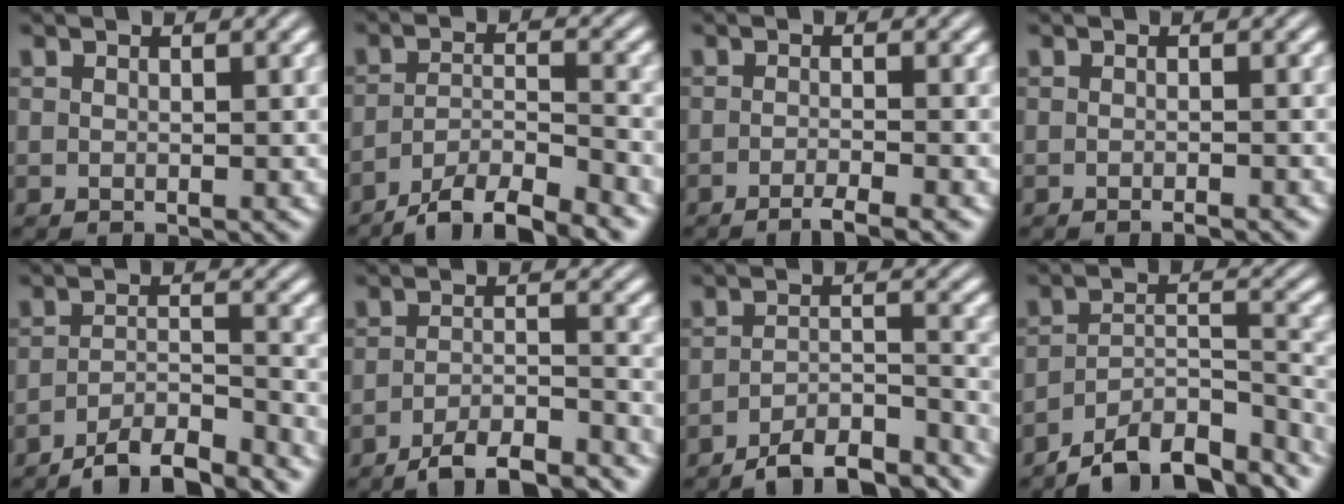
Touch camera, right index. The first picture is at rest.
{"total": 6.7, "force": [-5.5, 2.0, 3.2], "torque": [-0.037, -0.017, -0.086]}
{"total": 2.9, "force": [-2.5, -0.2, 1.5], "torque": [-0.016, -0.004, -0.043]}
{"total": 1.1, "force": [-1.1, -0.3, 0.2], "torque": [-0.001, 0.002, -0.019]}
{"total": 5.9, "force": [-5.6, 0.6, 1.9], "torque": [-0.018, -0.017, -0.088]}
{"total": 6.7, "force": [-6.2, 0.6, 2.2], "torque": [-0.021, -0.020, -0.095]}
{"total": 7.3, "force": [-6.9, 0.9, 2.4], "torque": [-0.017, -0.017, -0.106]}
{"total": 10.0, "force": [-8.4, 3.4, 4.3], "torque": [-0.060, -0.034, -0.120]}